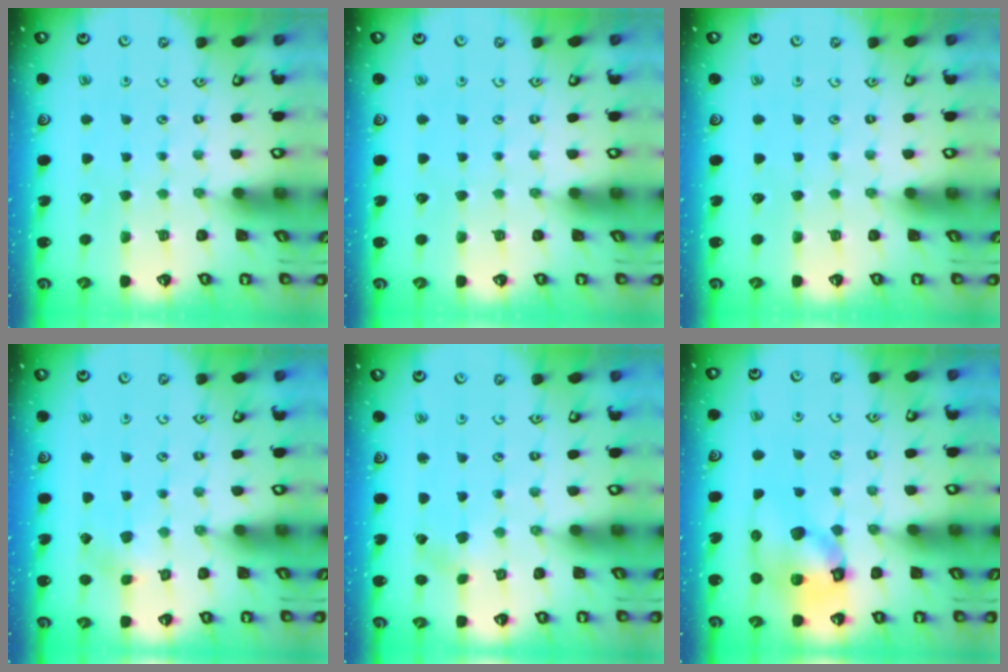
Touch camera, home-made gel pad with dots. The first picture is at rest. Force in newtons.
{"total": 0.0}
{"total": 0.0}
{"total": 2.4, "press": 2.4, "slide": 0.2}
{"total": 0.7, "press": 0.7, "slide": 0.0}
{"total": 13.1, "press": 13.0, "slide": 2.0}